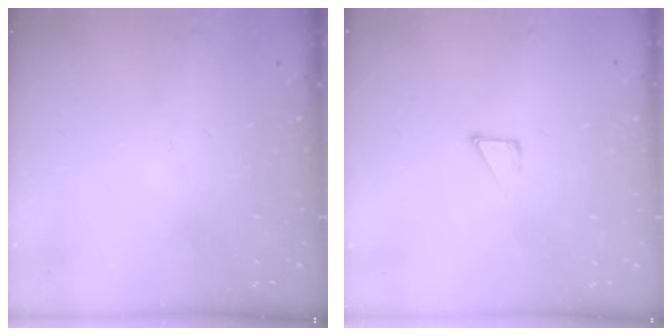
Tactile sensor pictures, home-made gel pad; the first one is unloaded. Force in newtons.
{"total": 2.1, "press": 2.1, "slide": 0.1}